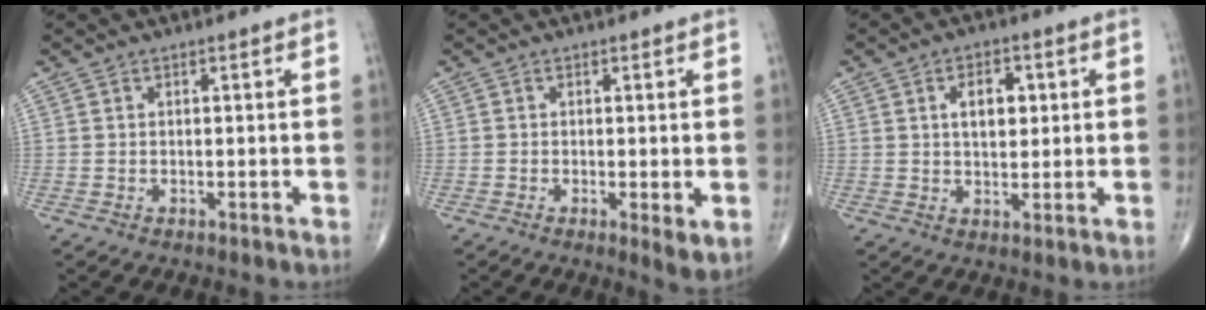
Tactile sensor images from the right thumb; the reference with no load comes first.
{"total": 3.2, "force": [-0.5, 0.8, 3.1], "torque": [-0.054, -0.013, -0.012]}
{"total": 6.3, "force": [1.6, 3.7, 4.8], "torque": [-0.054, -0.003, 0.025]}